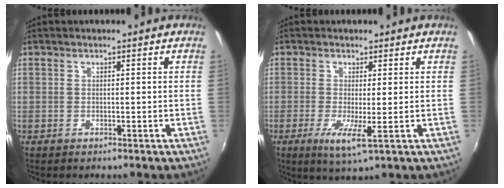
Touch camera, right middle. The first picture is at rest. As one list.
[{"total": 4.7, "force": [-0.9, 0.1, 4.6], "torque": [-0.094, -0.015, -0.018]}]